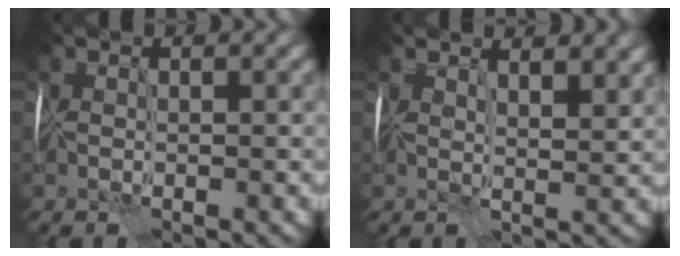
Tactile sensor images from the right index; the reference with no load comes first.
{"total": 4.1, "force": [2.8, 1.4, 2.7], "torque": [-0.034, 0.008, 0.028]}